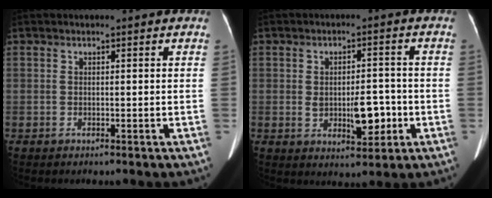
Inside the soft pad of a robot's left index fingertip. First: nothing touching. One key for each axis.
{"total": 6.3, "fx": -1.2, "fy": 2.7, "fz": 5.5, "tx": -0.083, "ty": -0.001, "tz": -0.009}